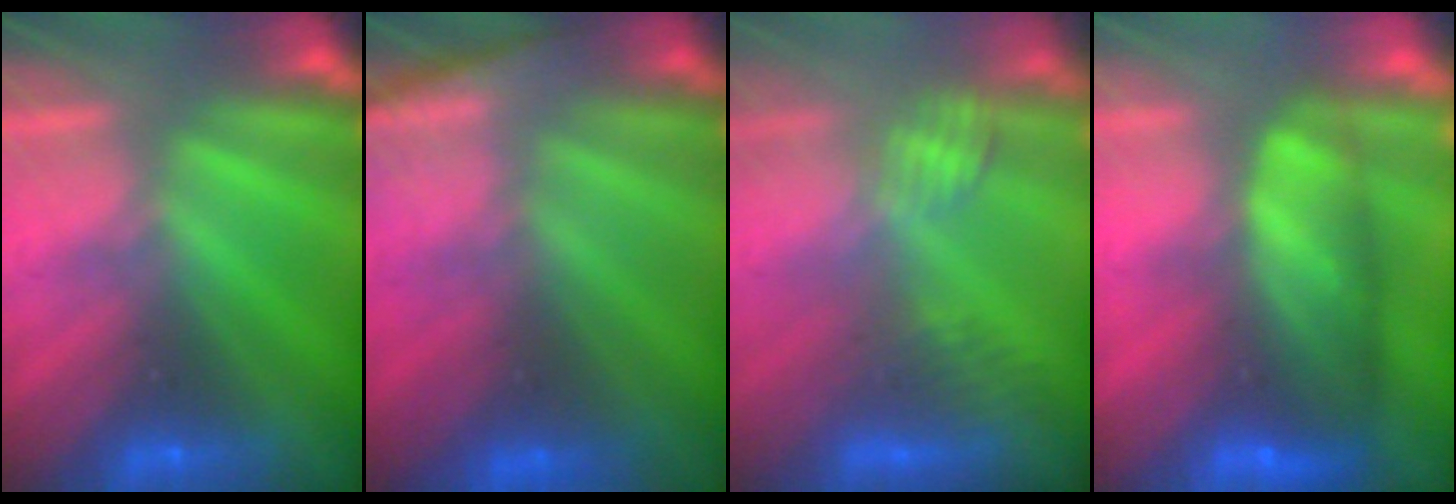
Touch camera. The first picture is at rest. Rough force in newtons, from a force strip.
{"total": 8.5}
{"total": 2.8}
{"total": 10.9}